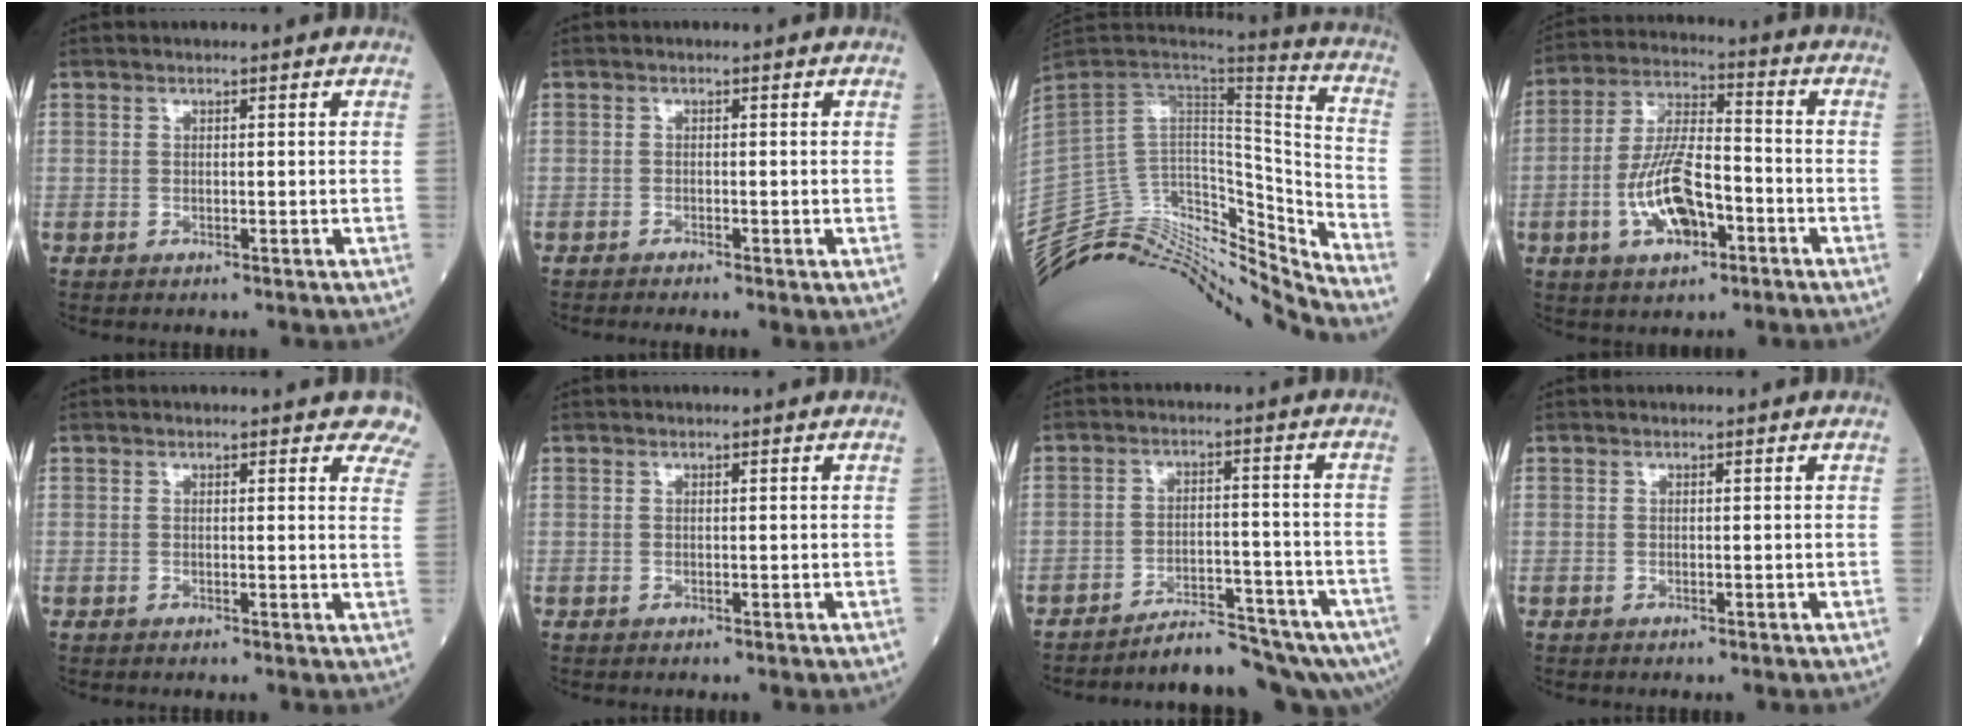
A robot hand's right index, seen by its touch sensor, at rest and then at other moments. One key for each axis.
{"total": 1.1, "fx": -0.8, "fy": 0.1, "fz": 0.8, "tx": -0.018, "ty": -0.002, "tz": -0.016}
{"total": 27.4, "fx": -25.9, "fy": 5.2, "fz": 7.2, "tx": -0.147, "ty": 0.030, "tz": -0.403}
{"total": 11.3, "fx": -3.9, "fy": 4.3, "fz": 9.8, "tx": -0.199, "ty": 0.009, "tz": -0.071}
{"total": 5.5, "fx": 4.8, "fy": 1.5, "fz": 2.3, "tx": -0.008, "ty": -0.012, "tz": 0.029}
{"total": 0.0}
{"total": 8.8, "fx": -8.1, "fy": 1.3, "fz": 3.2, "tx": -0.026, "ty": 0.025, "tz": -0.119}
{"total": 0.0}